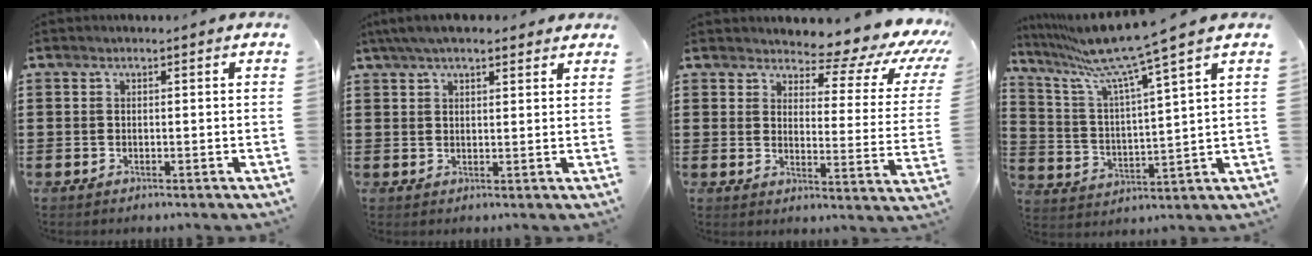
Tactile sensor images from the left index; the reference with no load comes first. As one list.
[{"total": 4.7, "force": [3.7, 1.3, 2.6], "torque": [-0.060, 0.004, 0.069]}, {"total": 6.0, "force": [5.0, 1.9, 2.8], "torque": [-0.050, -0.041, 0.077]}, {"total": 10.1, "force": [8.1, -0.7, 6.0], "torque": [-0.148, -0.052, 0.131]}]